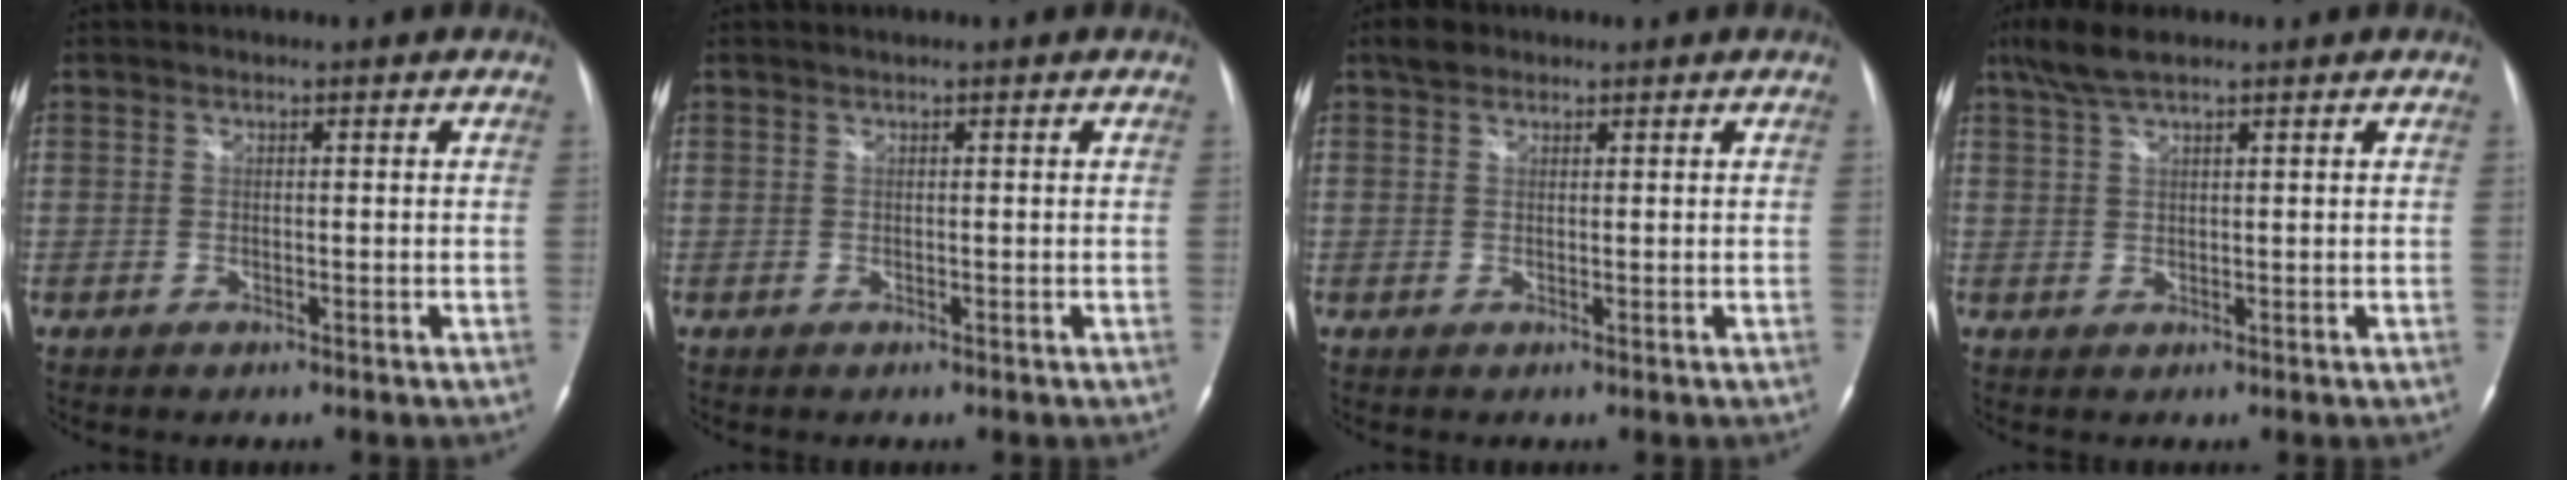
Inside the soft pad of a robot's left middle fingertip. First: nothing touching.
{"total": 0.0}
{"total": 2.1, "force": [1.5, 1.3, 0.6], "torque": [-0.014, 0.012, 0.024]}
{"total": 4.6, "force": [3.4, 0.9, 2.9], "torque": [-0.068, 0.017, 0.069]}